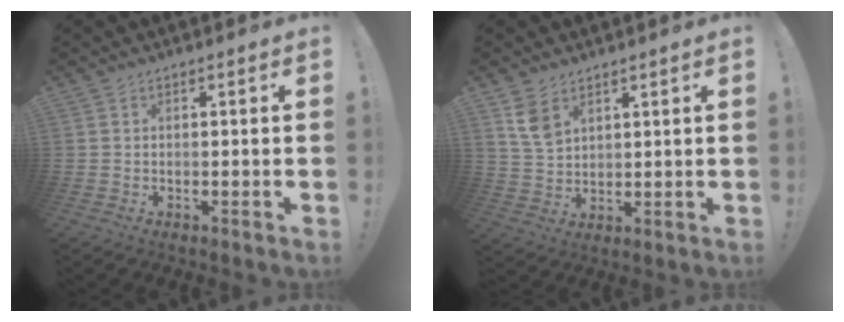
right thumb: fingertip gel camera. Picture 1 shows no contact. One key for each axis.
{"total": 6.9, "fx": 4.2, "fy": 4.2, "fz": 3.5, "tx": -0.045, "ty": -0.020, "tz": 0.081}